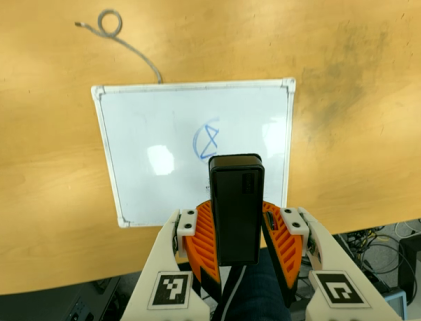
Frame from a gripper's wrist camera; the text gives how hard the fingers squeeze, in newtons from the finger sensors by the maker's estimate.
{"total": 6.7, "left": 7.4, "right": 6.1}